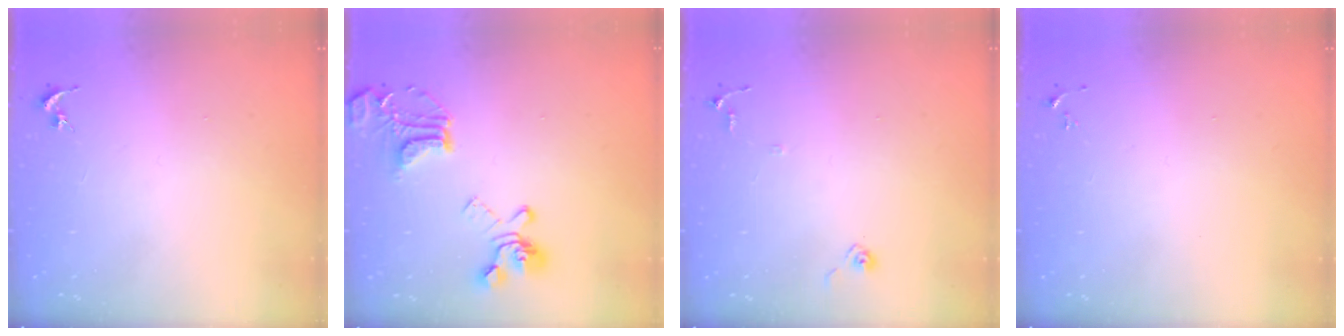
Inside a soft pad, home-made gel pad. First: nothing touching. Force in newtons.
{"total": 18.4, "press": 18.3, "slide": 1.9}
{"total": 6.7, "press": 6.6, "slide": 0.6}
{"total": 4.4, "press": 4.4, "slide": 0.6}